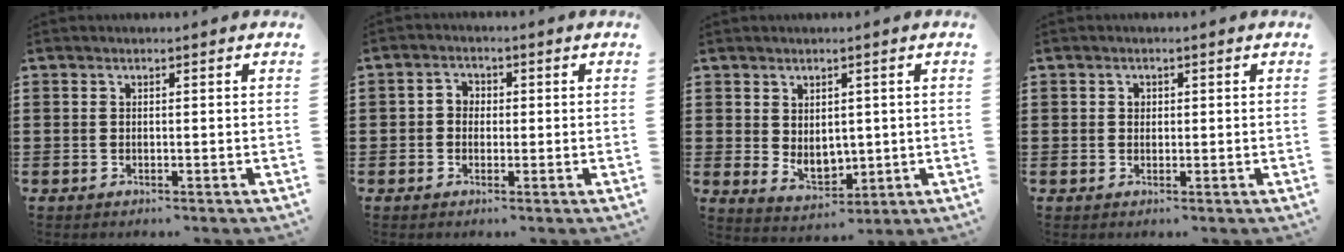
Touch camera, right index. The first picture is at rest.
{"total": 2.1, "force": [-0.5, 1.8, 0.9], "torque": [-0.023, 0.009, -0.012]}
{"total": 4.7, "force": [1.0, 3.5, 3.0], "torque": [-0.047, 0.002, 0.019]}
{"total": 0.9, "force": [0.3, 0.8, 0.3], "torque": [-0.008, 0.005, 0.005]}